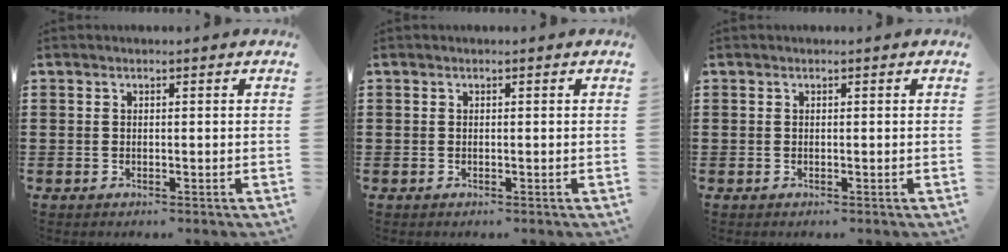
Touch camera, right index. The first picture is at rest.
{"total": 0.0}
{"total": 0.0}